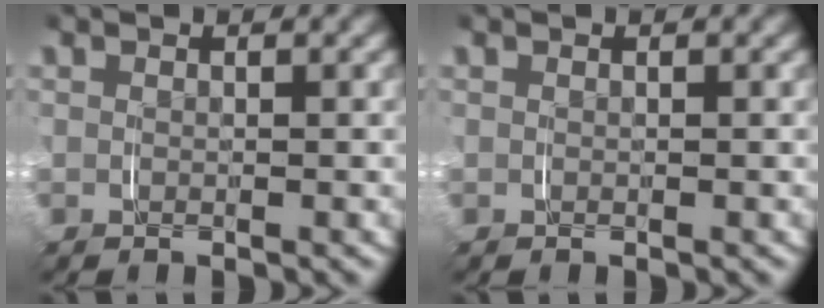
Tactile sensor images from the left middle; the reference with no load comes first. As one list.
[{"total": 0.0}]